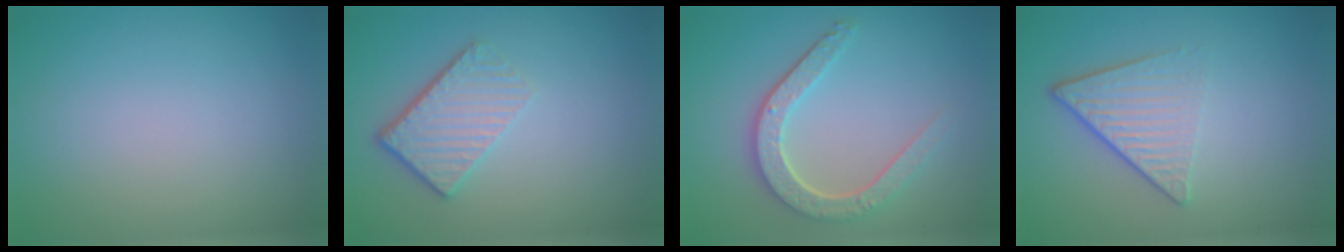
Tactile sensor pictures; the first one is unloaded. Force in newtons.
{"total": 4.3, "press": 3.0, "slide": 3.0}
{"total": 4.2, "press": 3.4, "slide": 2.5}
{"total": 4.7, "press": 3.0, "slide": 3.7}